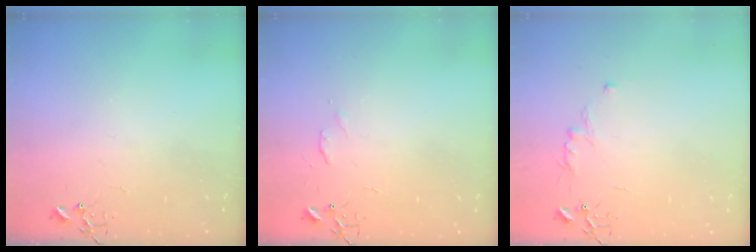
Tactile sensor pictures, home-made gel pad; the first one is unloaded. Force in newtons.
{"total": 4.1, "press": 4.1, "slide": 0.7}
{"total": 5.5, "press": 5.5, "slide": 0.6}